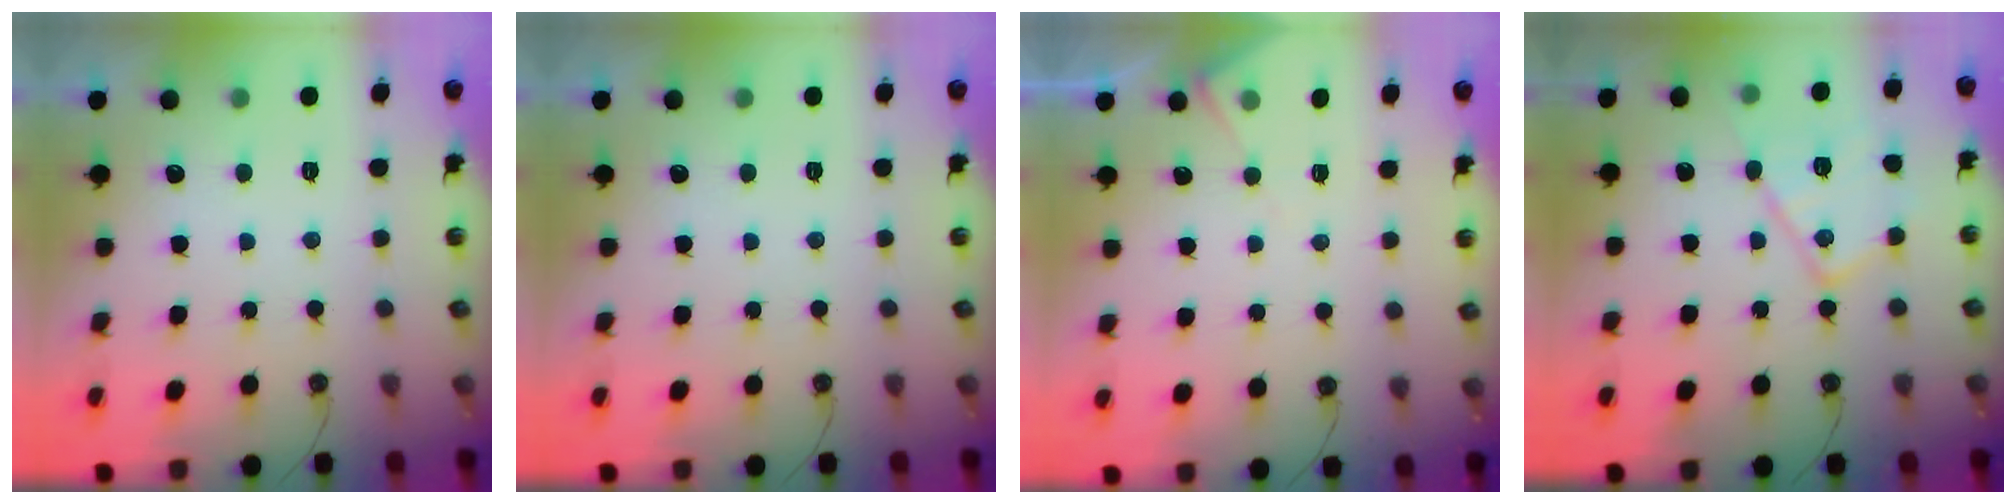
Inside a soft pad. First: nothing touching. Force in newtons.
{"total": 0.0}
{"total": 6.0, "press": 6.0, "slide": 0.9}
{"total": 13.9, "press": 13.9, "slide": 1.2}